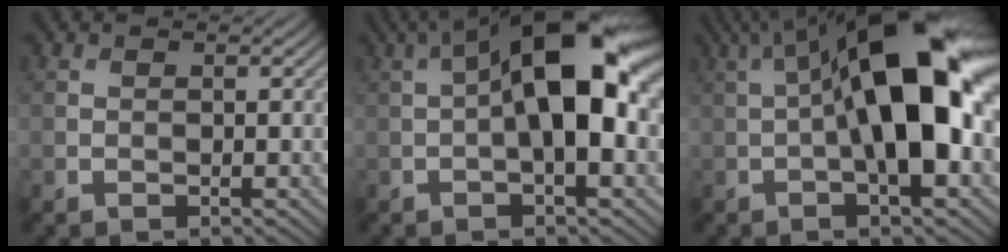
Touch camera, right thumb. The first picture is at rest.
{"total": 14.0, "force": [1.7, 5.6, 12.7], "torque": [-0.213, 0.020, 0.019]}
{"total": 17.0, "force": [1.4, 6.0, 15.9], "torque": [-0.250, 0.043, 0.005]}